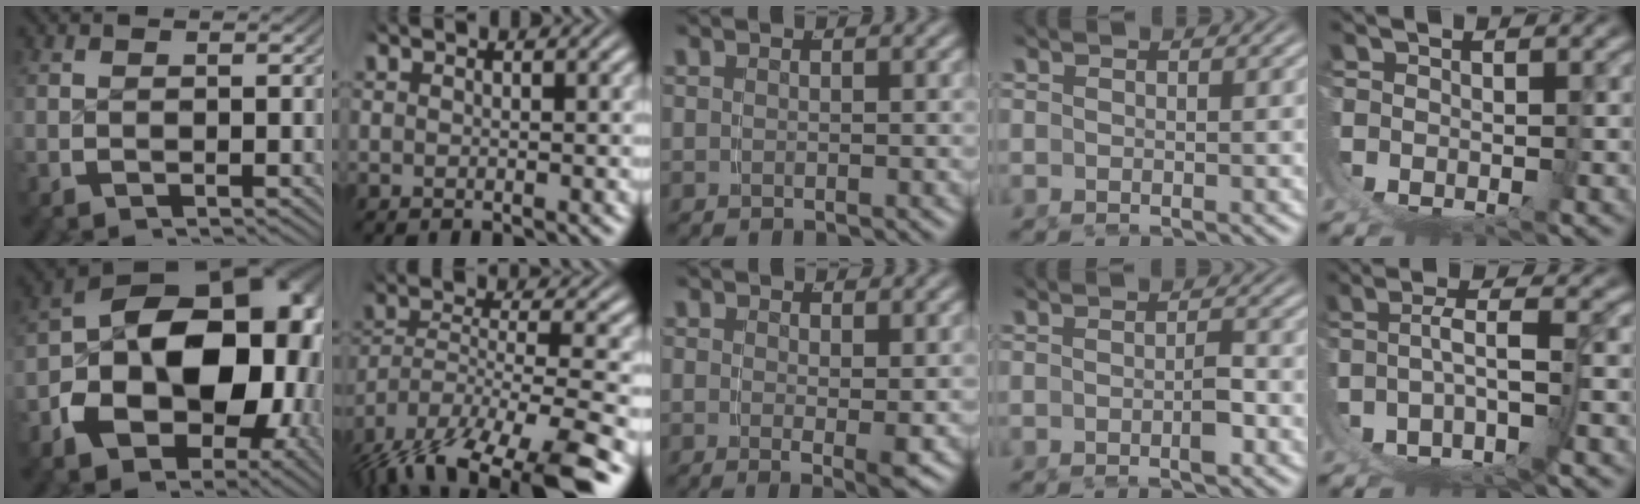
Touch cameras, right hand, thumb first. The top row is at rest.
{"thumb": {"total": 21.9, "force": [-1.8, 14.7, 16.1], "torque": [-0.256, -0.057, -0.011]}, "index": {"total": 11.9, "force": [-7.4, 5.8, 7.3], "torque": [-0.149, -0.060, -0.091]}, "middle": {"total": 1.7, "force": [0.1, 0.0, 1.7], "torque": [-0.028, -0.016, 0.006]}, "ring": {"total": 1.5, "force": [-0.6, 0.2, 1.4], "torque": [-0.018, 0.002, -0.012]}, "little": {"total": 4.5, "force": [-3.0, 1.0, 3.2], "torque": [-0.046, -0.009, -0.043]}}